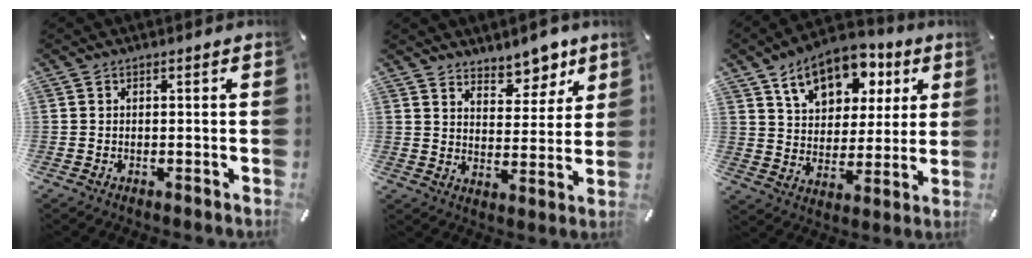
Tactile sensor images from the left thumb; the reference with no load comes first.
{"total": 7.8, "force": [6.7, 4.0, 0.5], "torque": [0.004, -0.060, 0.122]}
{"total": 14.4, "force": [8.5, 9.4, 7.0], "torque": [-0.119, -0.035, 0.154]}